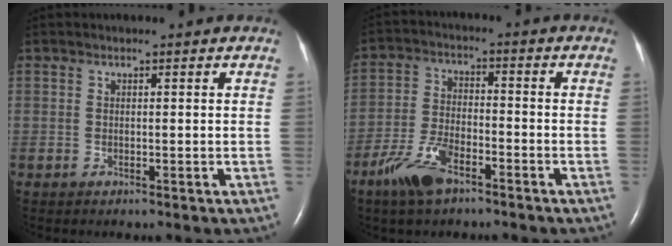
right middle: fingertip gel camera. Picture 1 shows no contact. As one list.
[{"total": 7.8, "force": [-5.2, 2.7, 5.2], "torque": [-0.119, -0.006, -0.101]}]